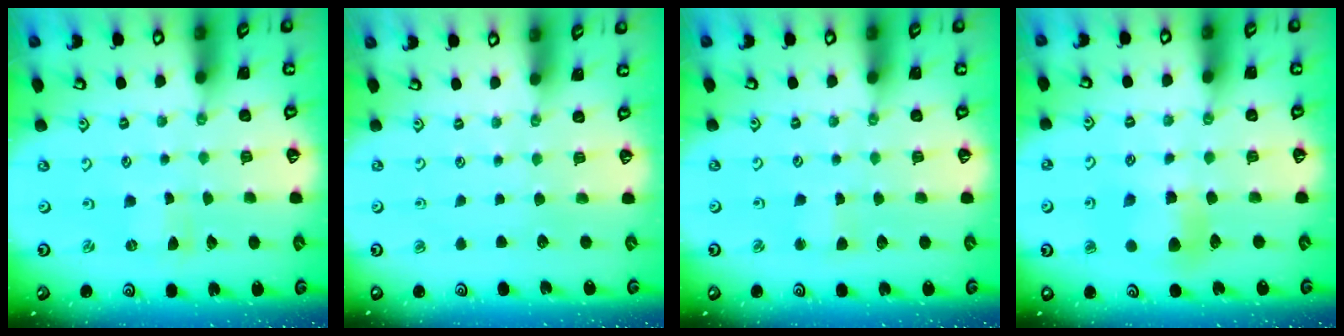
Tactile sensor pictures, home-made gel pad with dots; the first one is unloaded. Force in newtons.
{"total": 0.0}
{"total": 2.5, "press": 2.5, "slide": 0.5}
{"total": 6.4, "press": 6.4, "slide": 0.5}